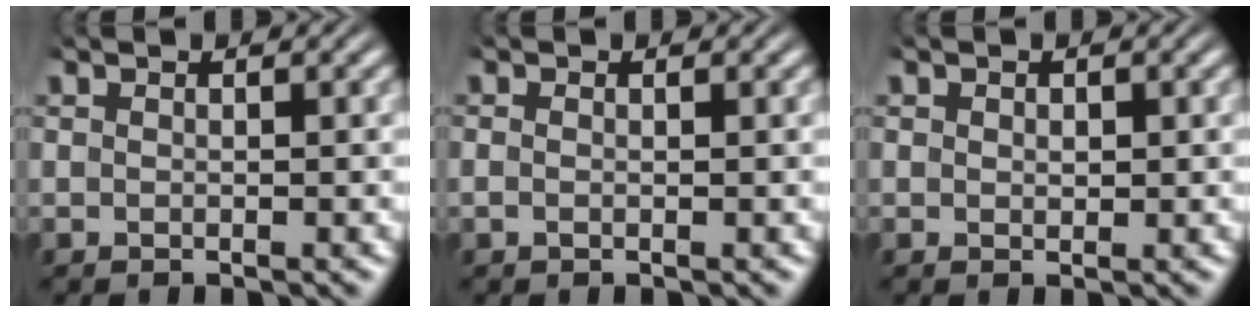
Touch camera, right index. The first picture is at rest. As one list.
[{"total": 0.7, "force": [-0.3, 0.4, 0.5], "torque": [-0.015, -0.008, -0.003]}, {"total": 0.7, "force": [0.2, 0.5, 0.5], "torque": [-0.010, -0.007, 0.007]}]